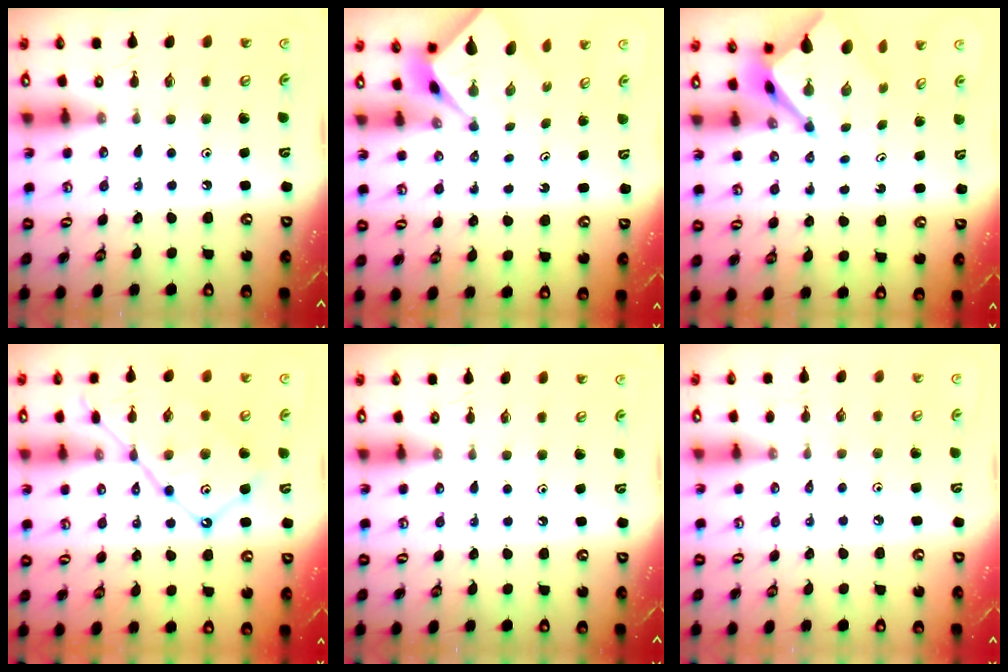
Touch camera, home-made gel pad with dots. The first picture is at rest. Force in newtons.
{"total": 2.2, "press": 2.2, "slide": 0.3}
{"total": 5.2, "press": 5.1, "slide": 0.5}
{"total": 15.8, "press": 15.7, "slide": 1.5}
{"total": 0.0}
{"total": 0.8, "press": 0.7, "slide": 0.3}